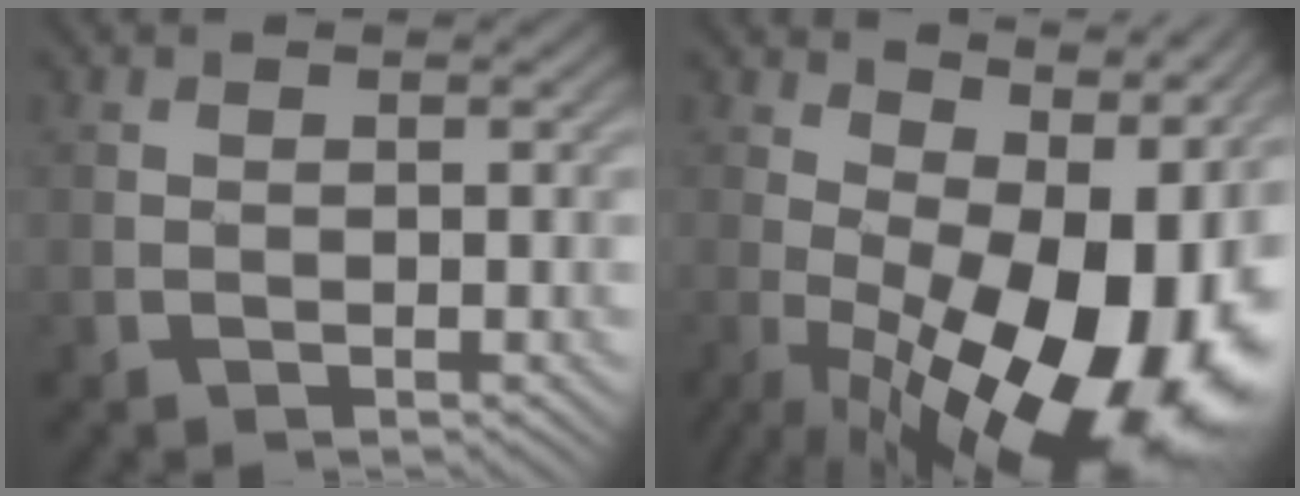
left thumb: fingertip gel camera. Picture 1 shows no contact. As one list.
[{"total": 18.5, "force": [-1.1, 9.1, 16.0], "torque": [-0.206, -0.019, 0.009]}]